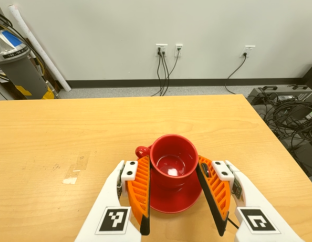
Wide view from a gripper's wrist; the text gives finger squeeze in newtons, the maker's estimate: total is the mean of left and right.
{"total": 2.5, "left": 2.1, "right": 2.8}